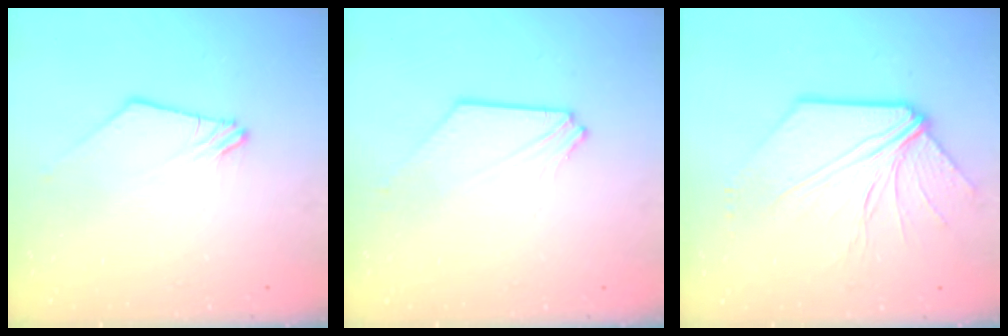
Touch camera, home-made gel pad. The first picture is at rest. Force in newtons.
{"total": 1.2, "press": 1.2, "slide": 0.2}
{"total": 8.7, "press": 8.6, "slide": 1.0}